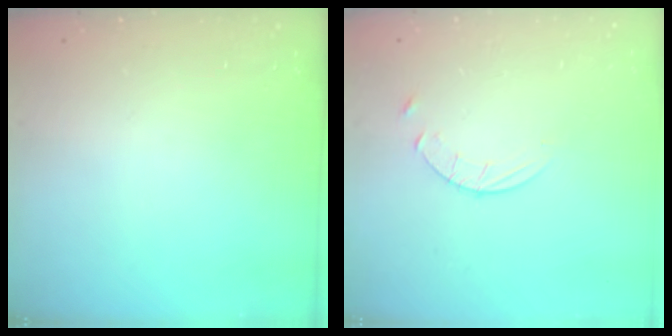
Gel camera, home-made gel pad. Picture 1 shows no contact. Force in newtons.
{"total": 5.6, "press": 5.5, "slide": 0.7}